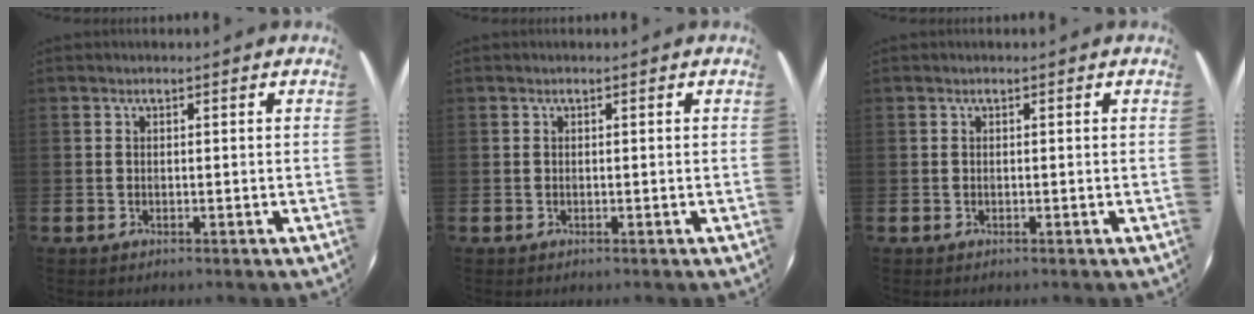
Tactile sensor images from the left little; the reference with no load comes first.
{"total": 0.0}
{"total": 0.0}